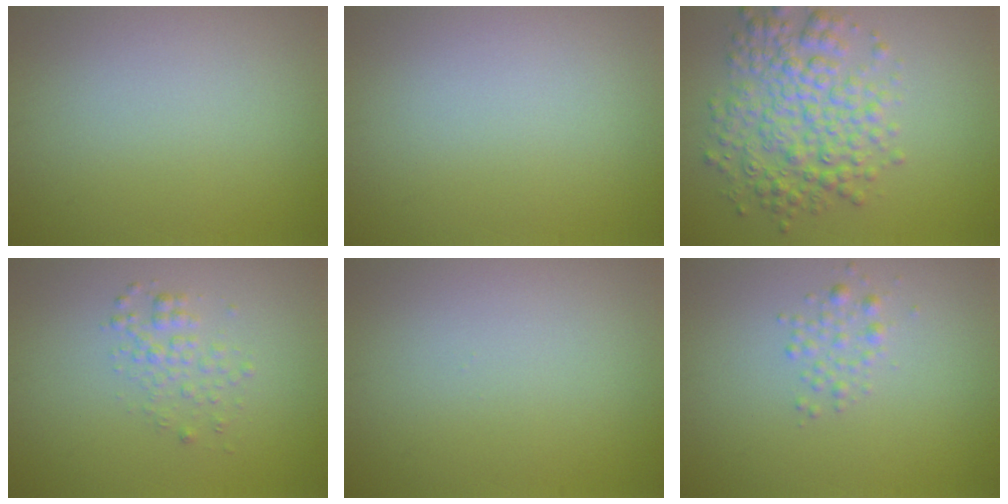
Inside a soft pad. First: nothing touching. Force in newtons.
{"total": 0.0}
{"total": 5.9, "press": 5.9, "slide": 0.0}
{"total": 1.7, "press": 1.7, "slide": 0.1}
{"total": 0.0}
{"total": 1.4, "press": 1.4, "slide": 0.1}